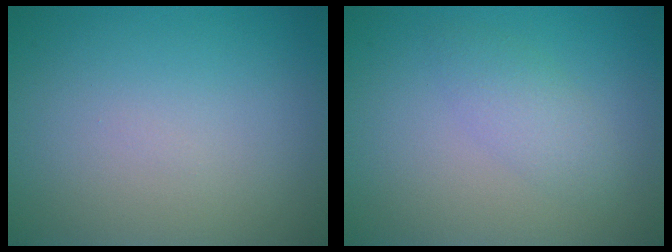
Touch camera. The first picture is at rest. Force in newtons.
{"total": 2.0, "press": 2.0, "slide": 0.1}